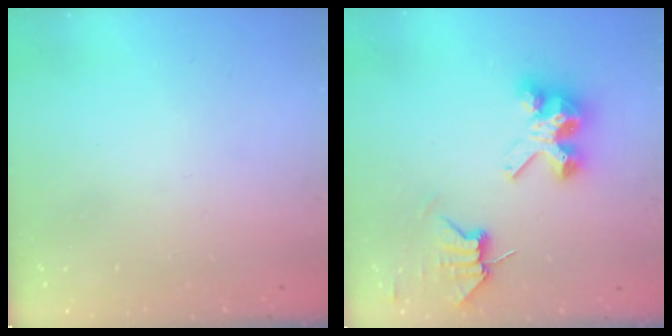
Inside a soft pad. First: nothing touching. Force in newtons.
{"total": 7.3, "press": 7.3, "slide": 0.6}